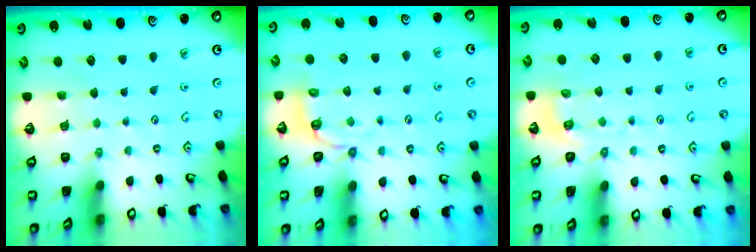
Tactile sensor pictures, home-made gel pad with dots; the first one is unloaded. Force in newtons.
{"total": 3.1, "press": 1.6, "slide": 2.6}
{"total": 2.3, "press": 1.4, "slide": 1.8}